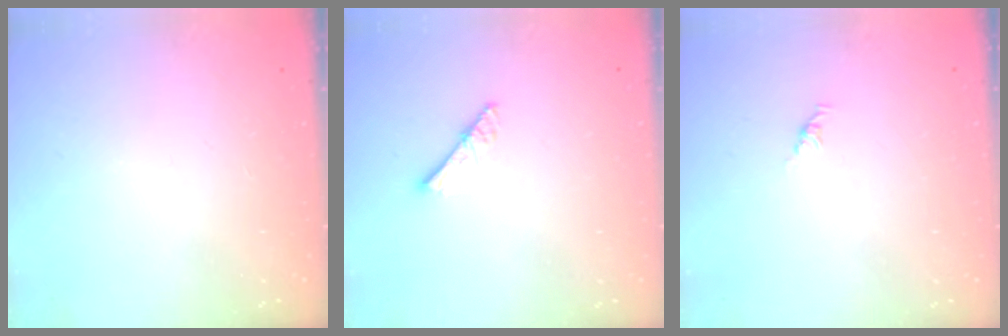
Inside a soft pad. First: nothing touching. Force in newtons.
{"total": 2.9, "press": 2.9, "slide": 0.2}
{"total": 2.1, "press": 2.0, "slide": 0.7}